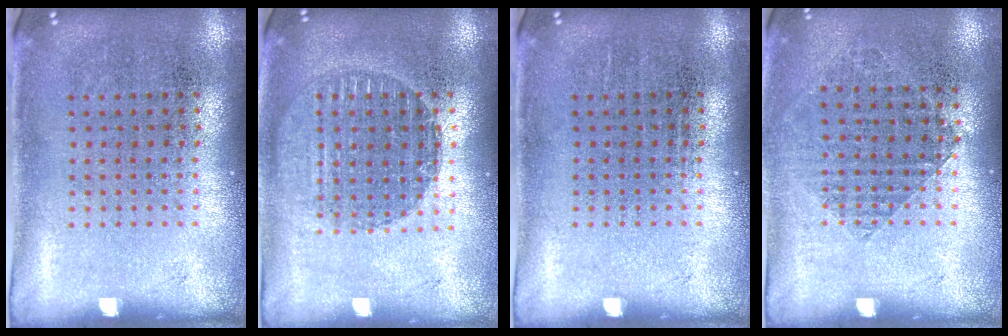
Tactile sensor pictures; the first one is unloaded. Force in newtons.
{"total": 1.6, "press": 1.5, "slide": 0.7}
{"total": 0.0}
{"total": 0.9, "press": 0.8, "slide": 0.3}